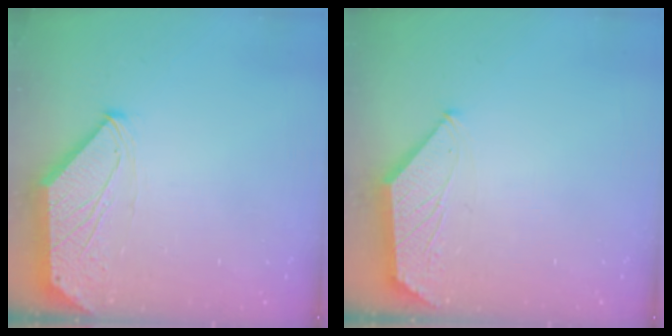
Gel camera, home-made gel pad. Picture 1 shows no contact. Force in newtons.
{"total": 1.8, "press": 1.8, "slide": 0.2}